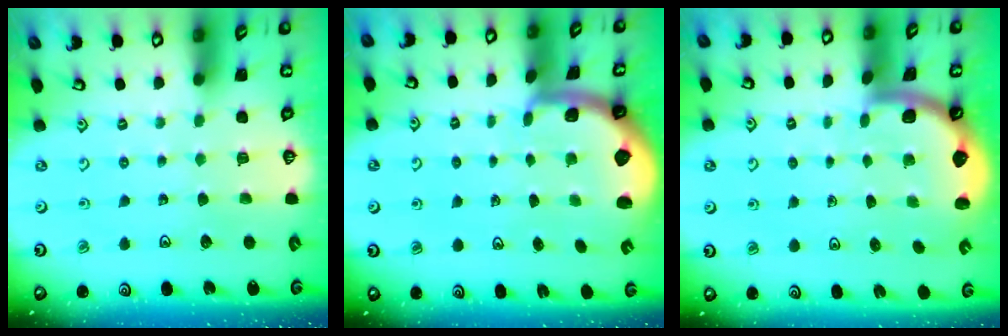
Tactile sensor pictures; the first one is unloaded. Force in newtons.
{"total": 1.2, "press": 1.2, "slide": 0.3}
{"total": 1.6, "press": 1.6, "slide": 0.1}